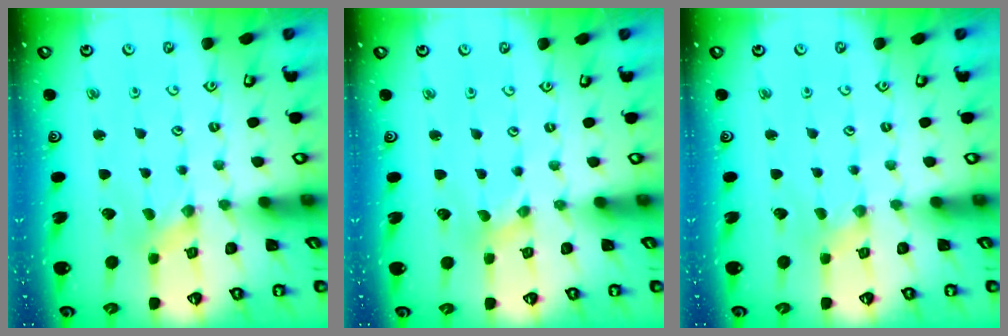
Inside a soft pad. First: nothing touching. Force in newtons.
{"total": 0.0}
{"total": 1.2, "press": 1.2, "slide": 0.2}